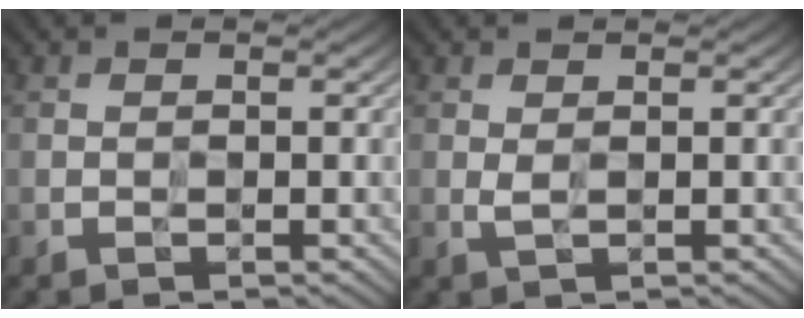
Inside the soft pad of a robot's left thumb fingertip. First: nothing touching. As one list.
[{"total": 1.0, "force": [0.6, 0.1, 0.8], "torque": [-0.020, 0.001, 0.012]}]